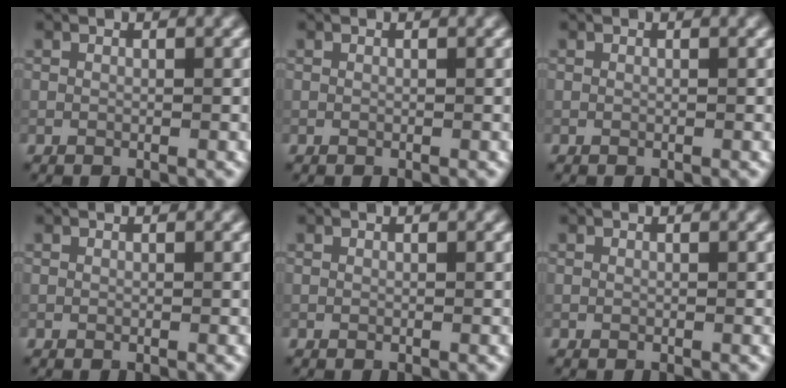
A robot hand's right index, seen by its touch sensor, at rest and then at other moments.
{"total": 0.0}
{"total": 0.0}
{"total": 0.0}
{"total": 0.0}
{"total": 0.0}